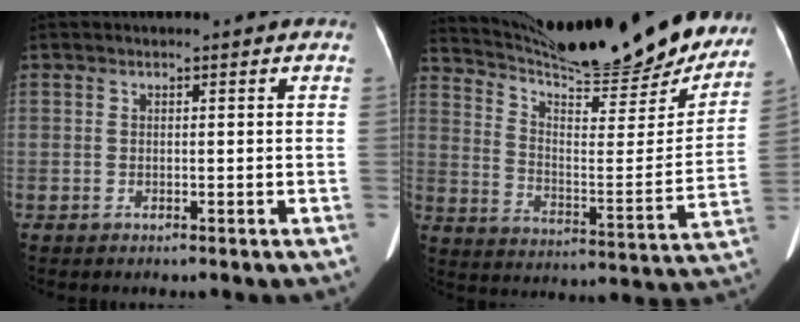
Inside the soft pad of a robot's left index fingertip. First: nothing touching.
{"total": 26.2, "force": [23.7, 3.3, 10.8], "torque": [-0.178, -0.070, 0.324]}